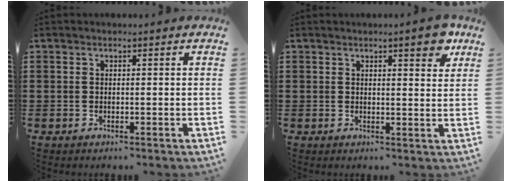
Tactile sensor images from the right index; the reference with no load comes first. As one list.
[{"total": 4.4, "force": [2.8, 1.1, 3.3], "torque": [-0.038, -0.005, 0.041]}]